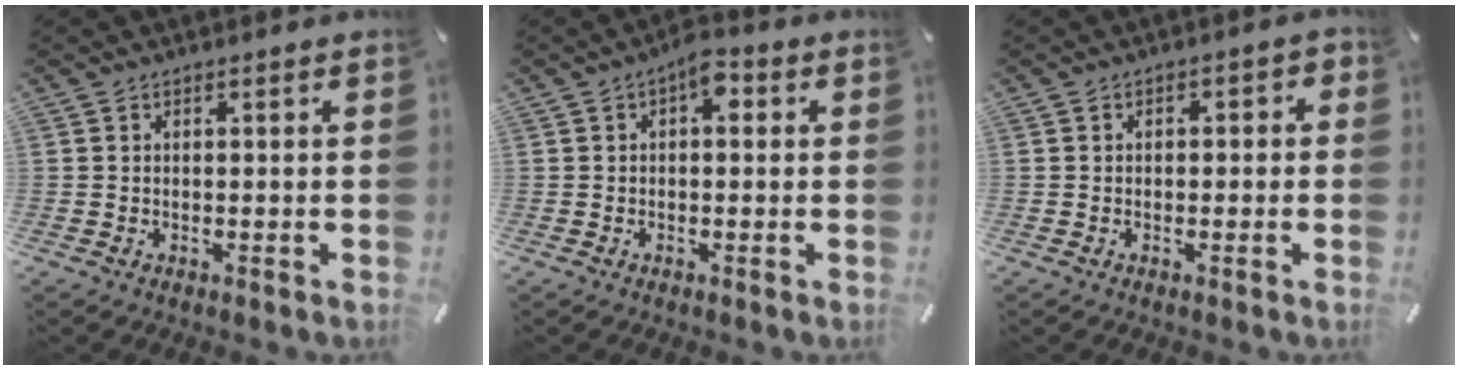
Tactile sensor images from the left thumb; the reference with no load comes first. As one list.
[{"total": 4.6, "force": [1.0, 2.4, 3.8], "torque": [-0.054, 0.006, 0.010]}, {"total": 2.0, "force": [-0.9, 1.4, 1.2], "torque": [-0.021, 0.011, -0.019]}]